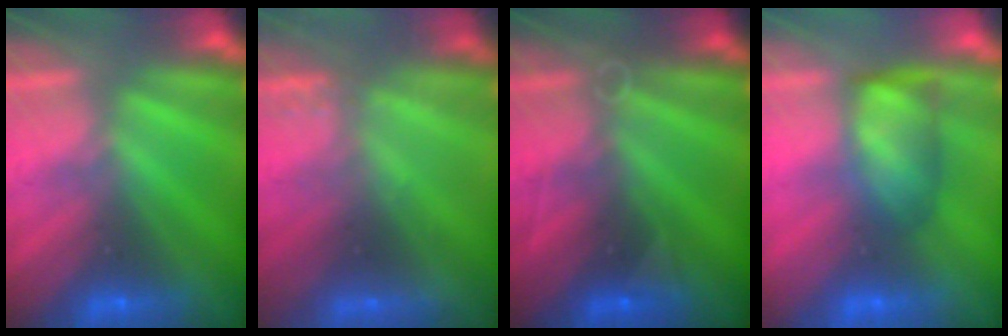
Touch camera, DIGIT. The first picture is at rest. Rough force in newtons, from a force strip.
{"total": 2.2}
{"total": 2.8}
{"total": 4.6}